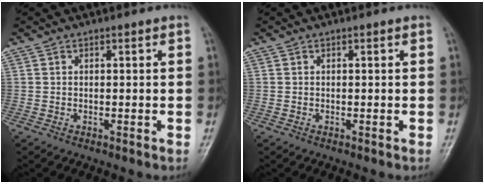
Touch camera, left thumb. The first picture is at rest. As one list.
[{"total": 0.0}]